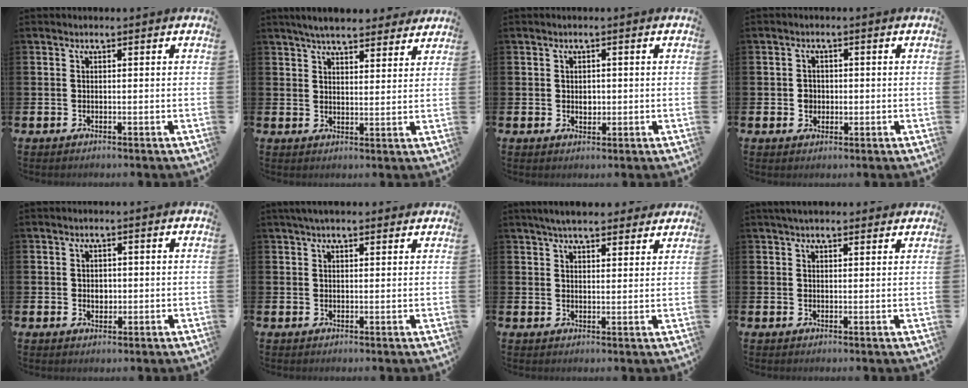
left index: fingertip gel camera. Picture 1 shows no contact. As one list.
[{"total": 5.8, "force": [5.6, 1.0, 1.3], "torque": [-0.031, -0.025, 0.100]}, {"total": 1.4, "force": [0.2, 1.1, 0.8], "torque": [0.001, 0.002, -0.002]}, {"total": 1.9, "force": [0.1, 1.8, 0.5], "torque": [0.003, 0.003, -0.006]}, {"total": 1.6, "force": [0.1, 1.3, 1.0], "torque": [-0.003, 0.002, -0.004]}, {"total": 2.7, "force": [2.3, 0.7, 1.2], "torque": [-0.027, 0.000, 0.042]}, {"total": 5.2, "force": [4.9, 1.1, 1.5], "torque": [-0.039, -0.013, 0.090]}, {"total": 2.9, "force": [2.7, 0.8, 0.8], "torque": [-0.020, -0.004, 0.049]}]